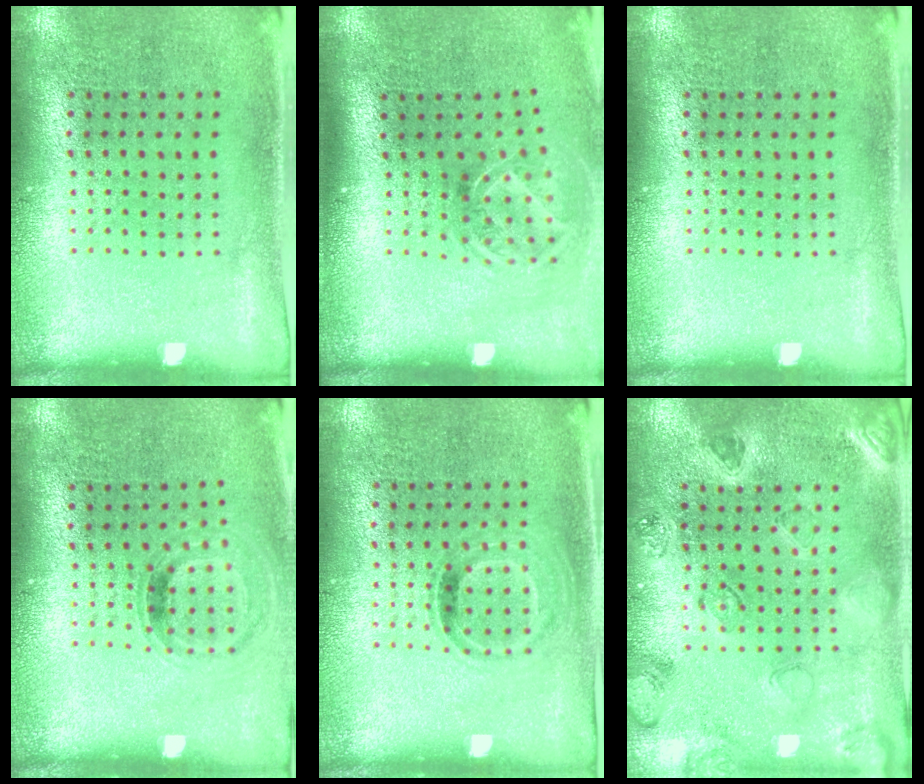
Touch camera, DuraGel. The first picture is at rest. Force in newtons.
{"total": 1.9, "press": 1.3, "slide": 1.4}
{"total": 0.0}
{"total": 0.8, "press": 0.8, "slide": 0.2}
{"total": 1.0, "press": 0.8, "slide": 0.6}
{"total": 1.1, "press": 1.1, "slide": 0.3}